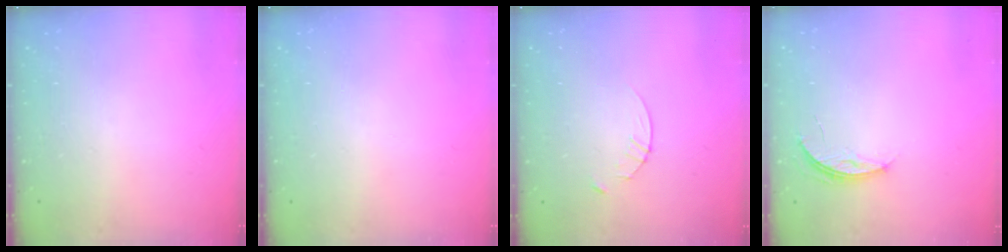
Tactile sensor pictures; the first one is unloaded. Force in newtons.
{"total": 0.0}
{"total": 2.9, "press": 2.9, "slide": 0.4}
{"total": 3.9, "press": 3.9, "slide": 0.4}